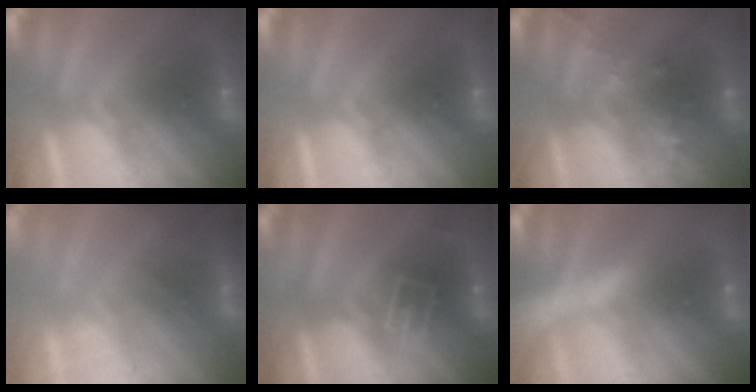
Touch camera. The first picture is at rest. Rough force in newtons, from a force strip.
{"total": 0.0}
{"total": 2.8}
{"total": 2.7}
{"total": 2.7}
{"total": 5.5}